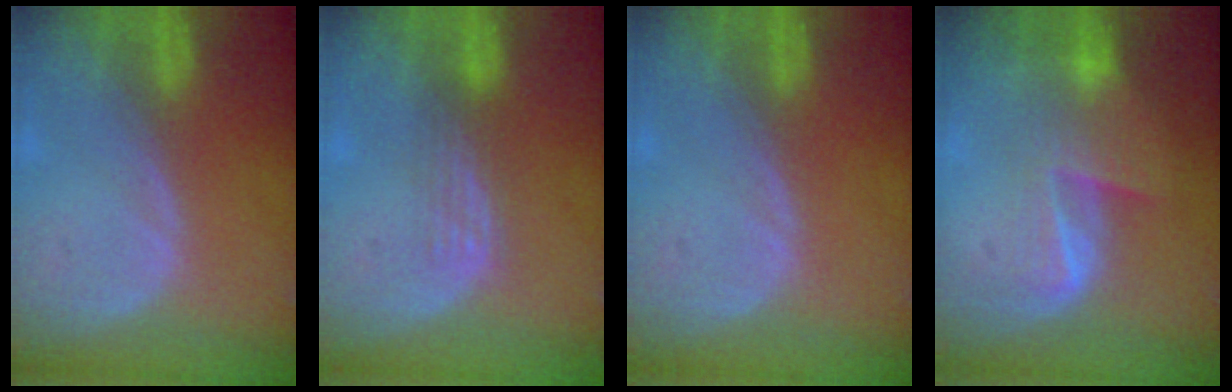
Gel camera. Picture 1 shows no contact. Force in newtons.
{"total": 2.9, "press": 2.6, "slide": 1.3}
{"total": 0.0}
{"total": 6.0, "press": 5.7, "slide": 1.8}